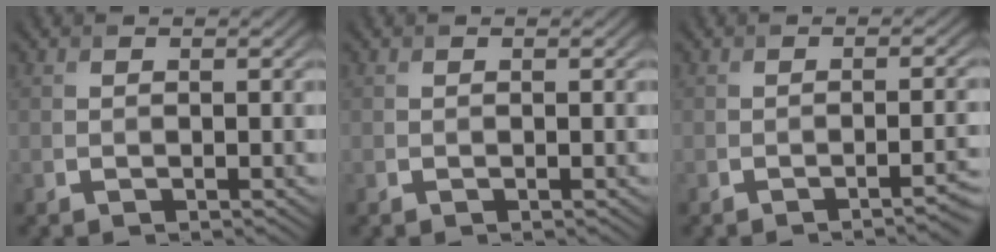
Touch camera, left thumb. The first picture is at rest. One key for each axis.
{"total": 0.0}
{"total": 2.7, "fx": -1.6, "fy": 0.6, "fz": 2.1, "tx": -0.022, "ty": 0.006, "tz": -0.031}